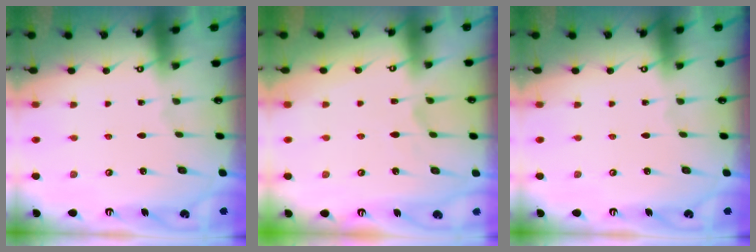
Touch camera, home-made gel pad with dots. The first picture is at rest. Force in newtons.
{"total": 1.8, "press": 1.3, "slide": 1.2}
{"total": 0.0}